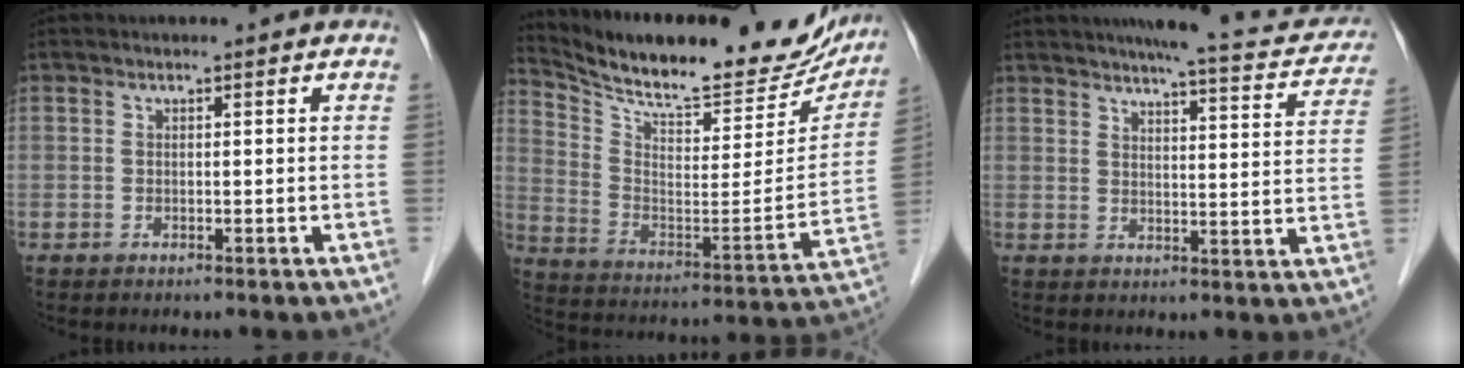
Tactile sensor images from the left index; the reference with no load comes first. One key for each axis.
{"total": 25.9, "fx": 23.2, "fy": 5.8, "fz": 10.0, "tx": -0.164, "ty": -0.047, "tz": 0.327}
{"total": 13.9, "fx": 12.4, "fy": 2.1, "fz": 5.8, "tx": -0.062, "ty": -0.011, "tz": 0.135}